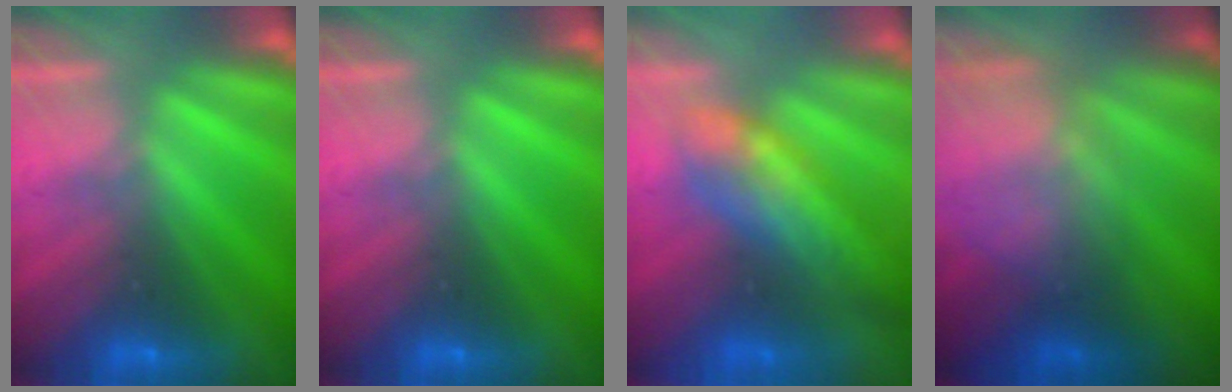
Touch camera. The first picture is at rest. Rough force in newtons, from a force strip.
{"total": 0.0}
{"total": 9.6}
{"total": 6.6}